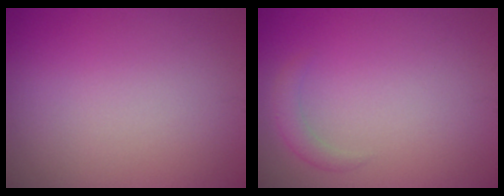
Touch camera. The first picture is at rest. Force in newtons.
{"total": 1.3, "press": 1.3, "slide": 0.1}